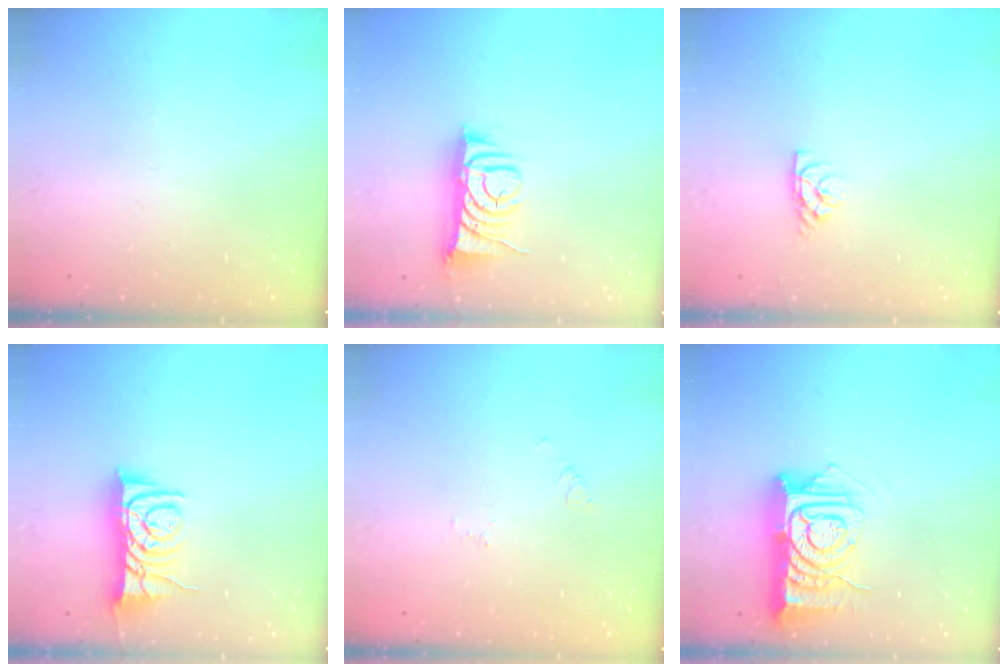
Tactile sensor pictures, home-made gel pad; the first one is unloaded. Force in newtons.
{"total": 8.3, "press": 8.2, "slide": 0.8}
{"total": 4.6, "press": 4.6, "slide": 0.5}
{"total": 10.4, "press": 10.4, "slide": 0.8}
{"total": 2.7, "press": 2.7, "slide": 0.2}
{"total": 13.0, "press": 13.0, "slide": 1.1}